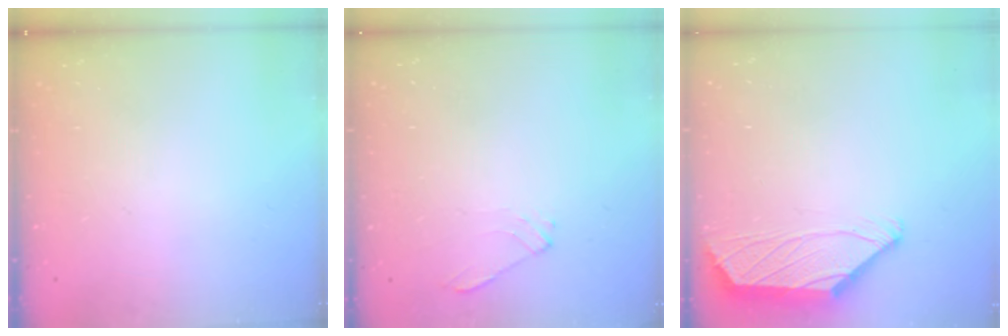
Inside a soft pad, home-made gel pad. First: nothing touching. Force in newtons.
{"total": 2.3, "press": 2.2, "slide": 0.6}
{"total": 1.8, "press": 1.6, "slide": 0.7}